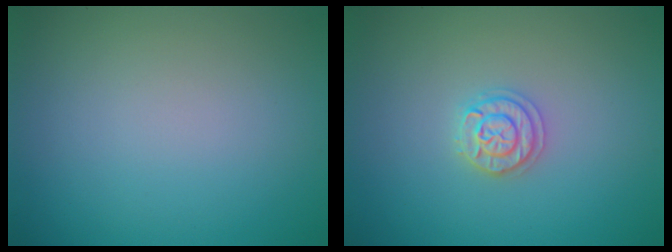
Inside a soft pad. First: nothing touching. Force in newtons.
{"total": 2.0, "press": 1.9, "slide": 0.3}